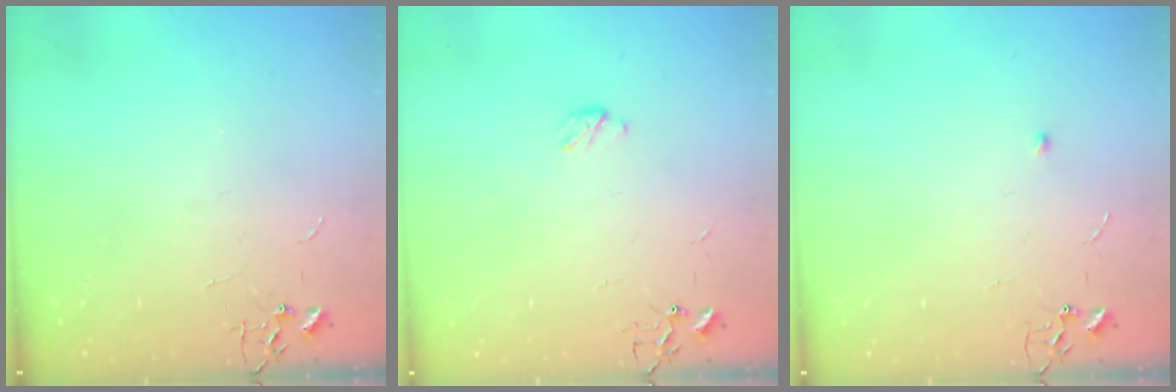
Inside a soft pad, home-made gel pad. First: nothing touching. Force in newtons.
{"total": 3.9, "press": 3.8, "slide": 0.5}
{"total": 3.8, "press": 3.7, "slide": 0.7}